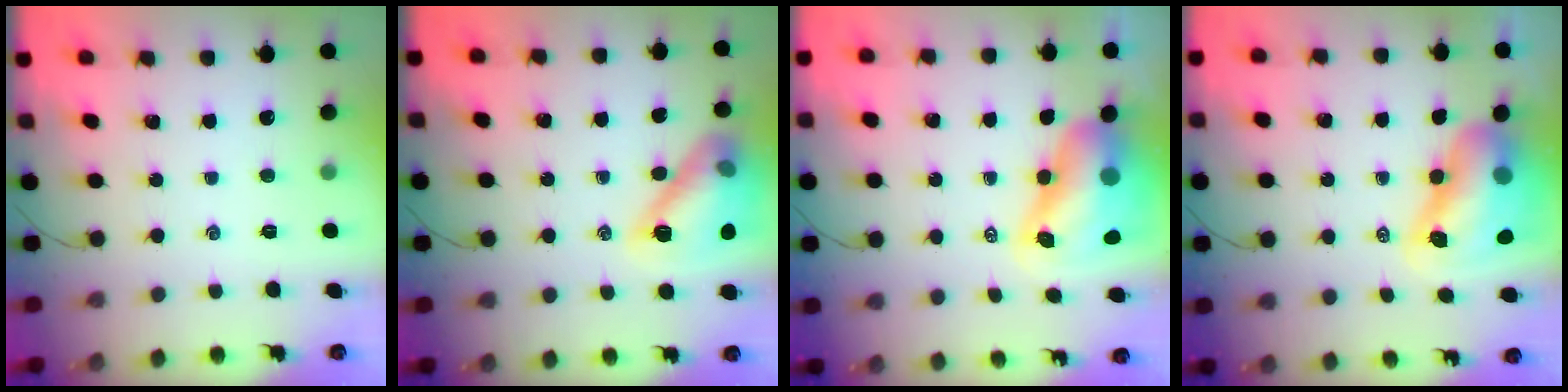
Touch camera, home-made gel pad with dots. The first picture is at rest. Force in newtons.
{"total": 16.1, "press": 16.1, "slide": 0.6}
{"total": 12.0, "press": 11.5, "slide": 3.6}
{"total": 13.3, "press": 12.8, "slide": 3.7}